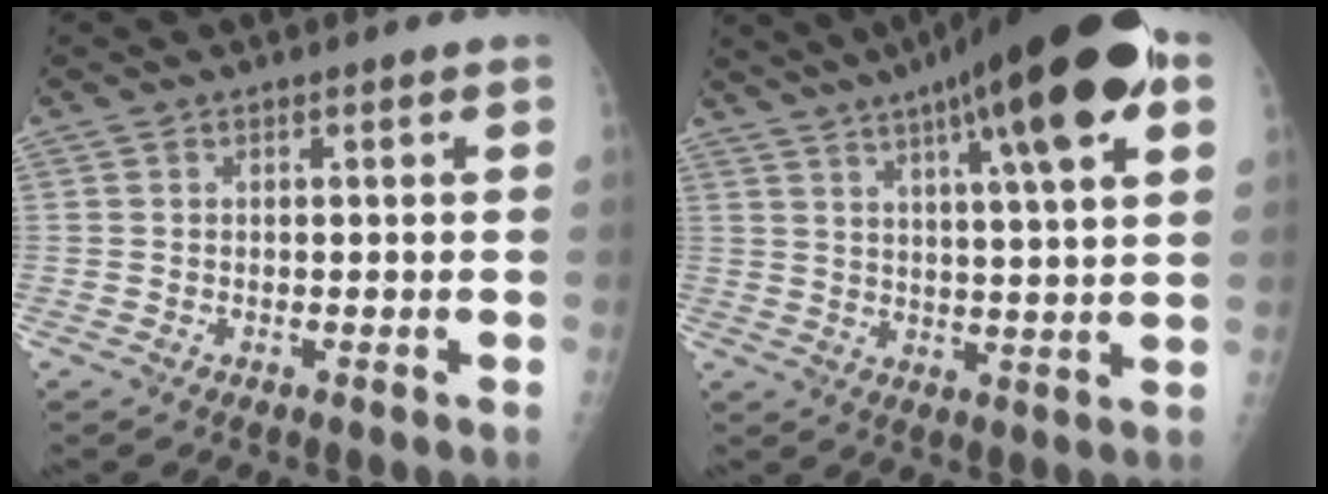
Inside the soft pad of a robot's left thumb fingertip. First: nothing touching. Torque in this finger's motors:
{"motor_torque": [2.65, 1.77, 1.67, -1.09, 0.34]}